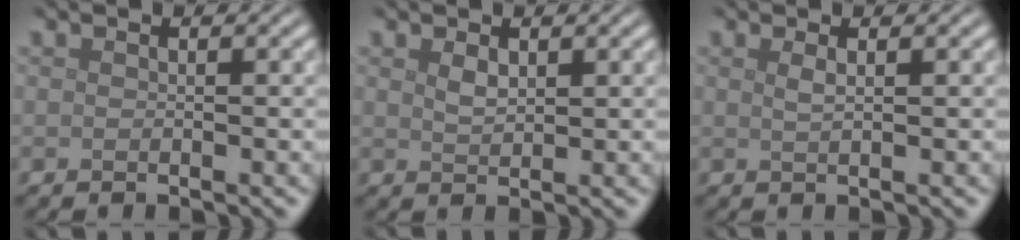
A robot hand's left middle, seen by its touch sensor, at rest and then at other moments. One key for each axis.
{"total": 1.3, "fx": 0.7, "fy": 0.7, "fz": 0.9, "tx": -0.021, "ty": 0.000, "tz": 0.018}
{"total": 1.1, "fx": 0.5, "fy": 0.3, "fz": 0.9, "tx": -0.013, "ty": 0.003, "tz": 0.006}